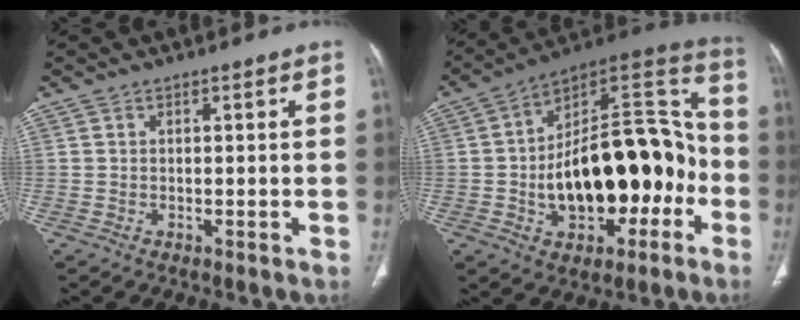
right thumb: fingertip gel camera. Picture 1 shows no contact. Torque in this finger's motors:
{"motor_torque": [2.50, 2.50, 1.38, -1.38, 0.19]}